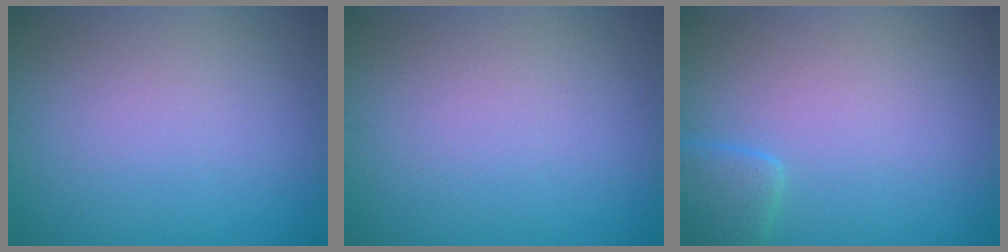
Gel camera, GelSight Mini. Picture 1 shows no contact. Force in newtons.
{"total": 0.0}
{"total": 2.4, "press": 2.4, "slide": 0.1}